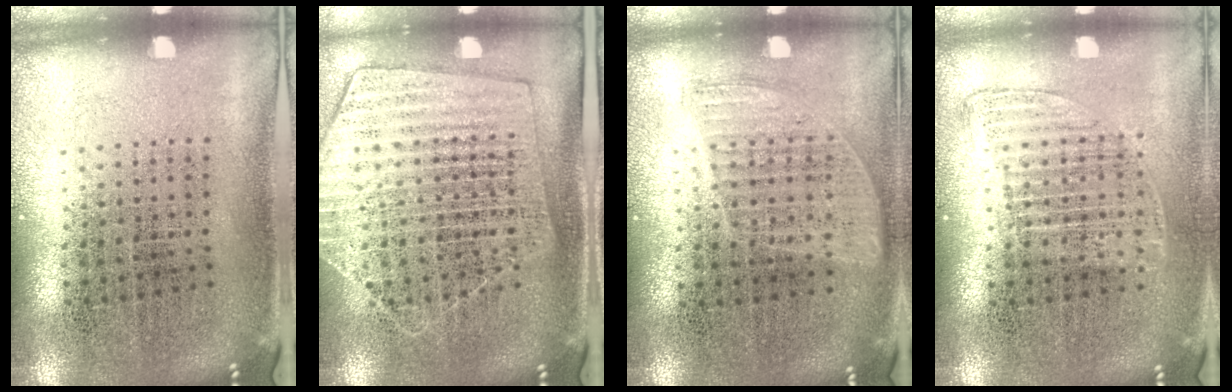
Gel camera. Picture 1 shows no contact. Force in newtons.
{"total": 1.4, "press": 1.4, "slide": 0.2}
{"total": 0.9, "press": 0.8, "slide": 0.4}
{"total": 1.2, "press": 1.0, "slide": 0.6}